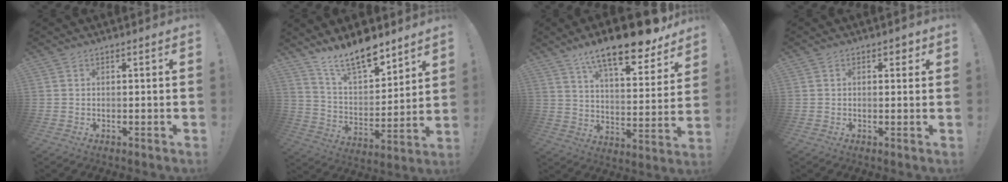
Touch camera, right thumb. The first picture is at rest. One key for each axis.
{"total": 13.3, "fx": 11.3, "fy": 4.3, "fz": 5.7, "tx": -0.100, "ty": -0.087, "tz": 0.203}
{"total": 17.8, "fx": 12.7, "fy": 4.3, "fz": 11.7, "tx": -0.179, "ty": -0.093, "tz": 0.206}
{"total": 1.7, "fx": 0.7, "fy": 1.1, "fz": 1.1, "tx": 0.003, "ty": -0.004, "tz": 0.007}